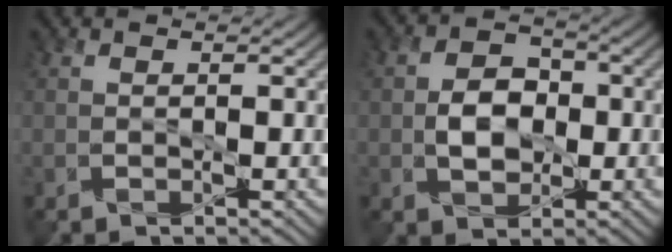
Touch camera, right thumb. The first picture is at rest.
{"total": 4.6, "force": [-0.7, 3.2, 3.2], "torque": [-0.055, 0.004, -0.015]}